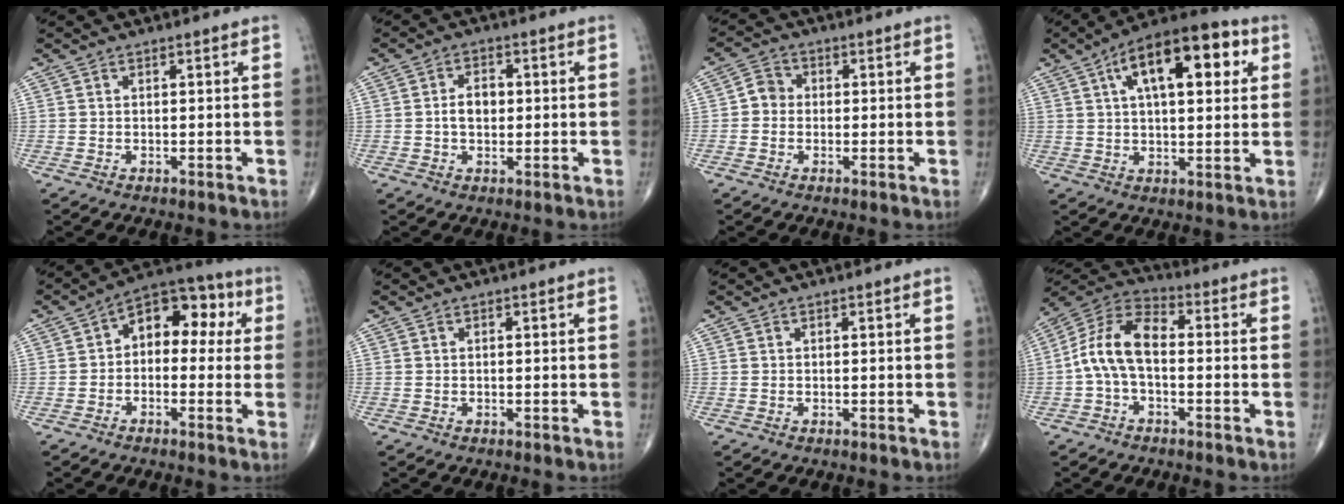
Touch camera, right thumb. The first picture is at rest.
{"total": 4.3, "force": [0.0, 2.8, 3.2], "torque": [-0.051, 0.010, -0.003]}
{"total": 3.5, "force": [-0.3, 3.1, 1.5], "torque": [-0.008, 0.009, -0.015]}
{"total": 17.8, "force": [6.1, 7.9, 14.7], "torque": [-0.202, 0.013, 0.086]}
{"total": 11.3, "force": [1.5, 7.3, 8.5], "torque": [-0.075, 0.042, 0.004]}
{"total": 0.0}
{"total": 0.0}
{"total": 10.7, "force": [-0.9, 6.0, 8.9], "torque": [-0.170, 0.036, -0.029]}